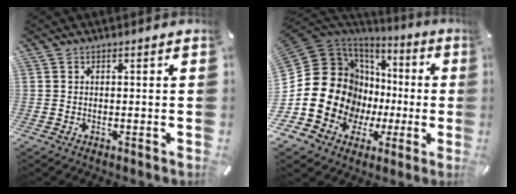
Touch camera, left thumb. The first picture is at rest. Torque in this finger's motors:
{"motor_torque": [1.36, 2.32, 1.43, 1.34, 0.47]}